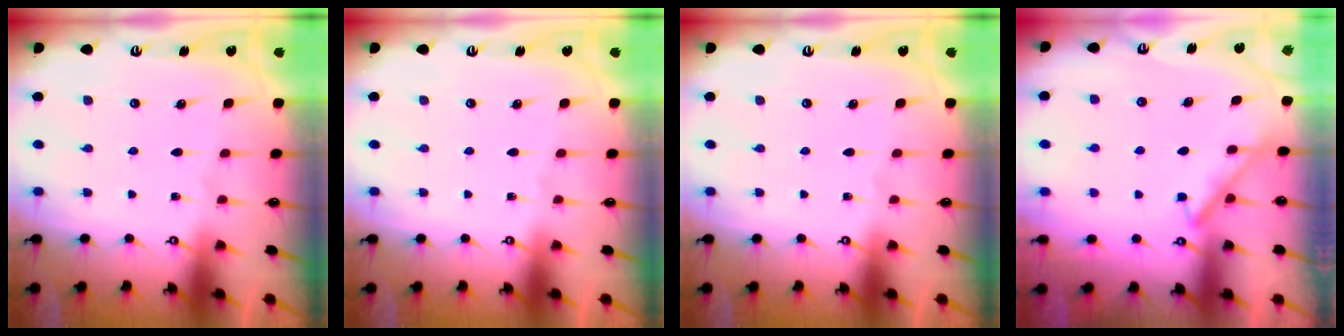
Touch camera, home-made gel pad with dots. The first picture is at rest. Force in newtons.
{"total": 0.0}
{"total": 0.0}
{"total": 3.4, "press": 3.4, "slide": 0.5}